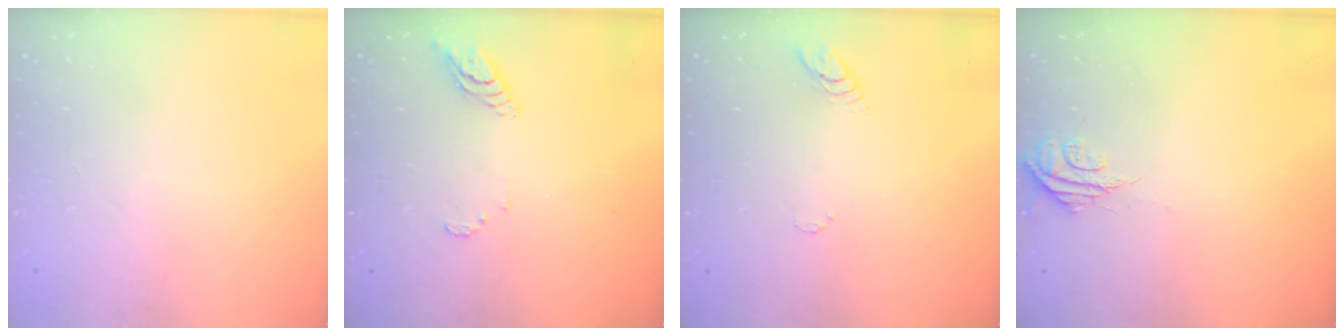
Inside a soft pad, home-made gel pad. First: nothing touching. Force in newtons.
{"total": 6.7, "press": 6.7, "slide": 0.6}
{"total": 3.9, "press": 3.9, "slide": 0.4}
{"total": 5.6, "press": 5.6, "slide": 0.4}